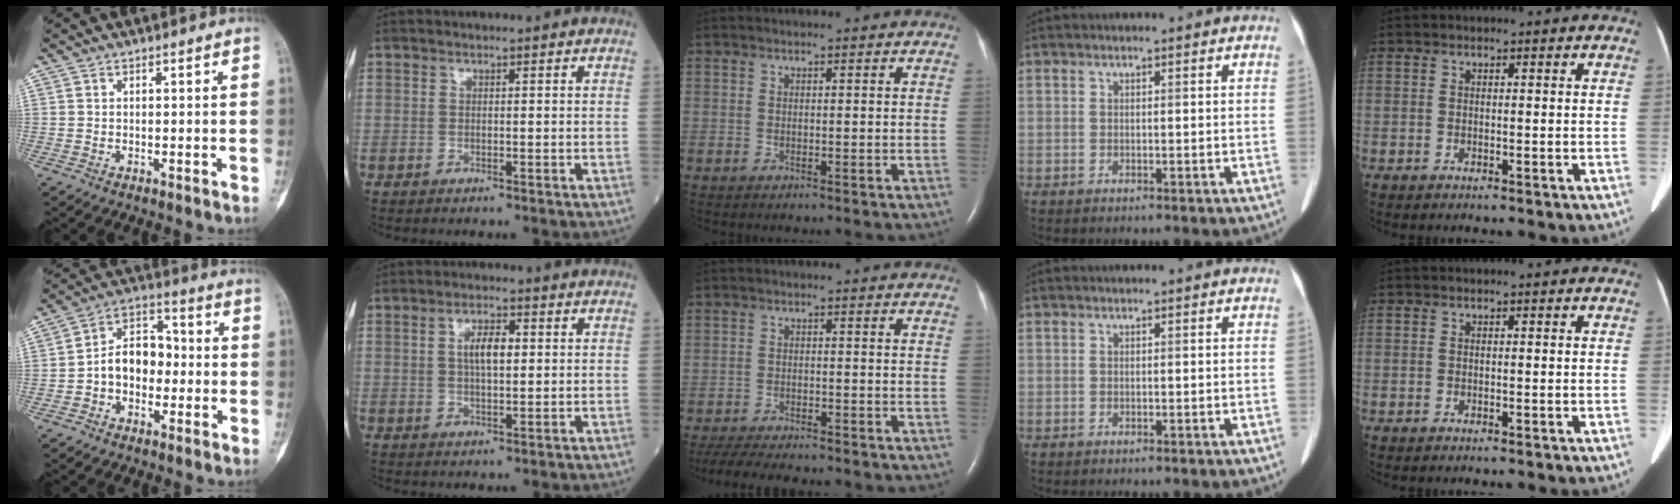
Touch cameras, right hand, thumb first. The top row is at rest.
{"thumb": {"total": 9.8, "force": [-1.5, 7.0, 6.7], "torque": [-0.081, 0.040, -0.041]}, "index": {"total": 4.7, "force": [0.9, 1.5, 4.3], "torque": [-0.082, 0.008, 0.019]}, "middle": {"total": 12.5, "force": [-10.9, 2.1, 5.6], "torque": [-0.091, -0.017, -0.154]}}